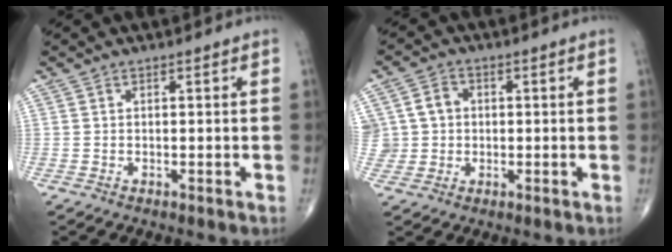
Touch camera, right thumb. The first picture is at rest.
{"total": 6.4, "force": [0.9, 5.9, 2.2], "torque": [-0.023, 0.010, 0.018]}